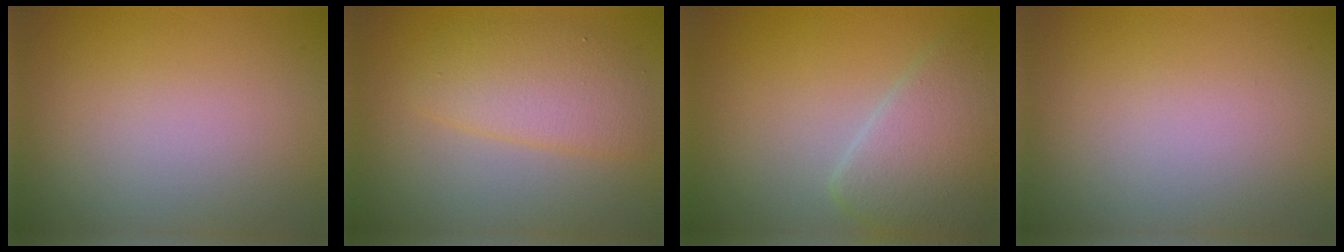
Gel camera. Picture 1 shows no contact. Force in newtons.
{"total": 3.7, "press": 3.7, "slide": 0.2}
{"total": 4.7, "press": 4.7, "slide": 0.2}
{"total": 0.0}